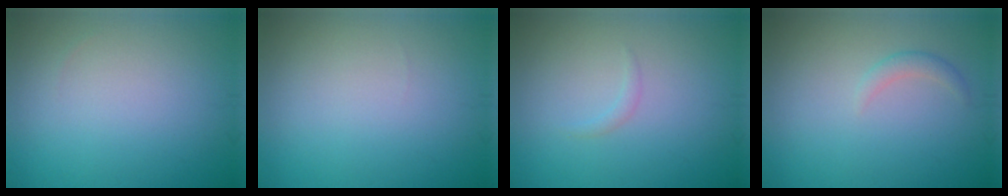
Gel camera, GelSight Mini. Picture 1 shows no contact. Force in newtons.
{"total": 0.0}
{"total": 0.7, "press": 0.6, "slide": 0.1}
{"total": 1.1, "press": 1.1, "slide": 0.1}